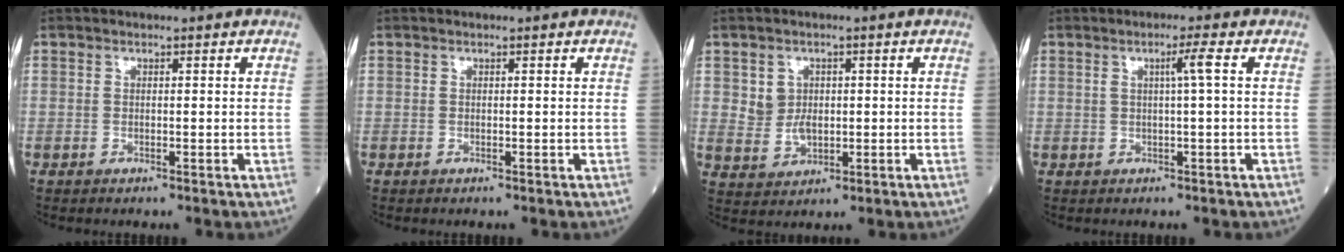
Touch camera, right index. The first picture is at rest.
{"total": 0.0}
{"total": 4.0, "force": [0.7, 3.5, 1.9], "torque": [-0.033, 0.005, 0.022]}
{"total": 2.5, "force": [0.5, -0.7, 2.3], "torque": [-0.041, 0.000, 0.009]}